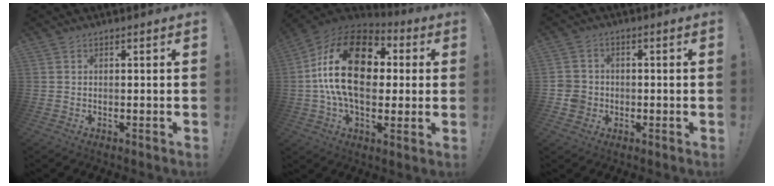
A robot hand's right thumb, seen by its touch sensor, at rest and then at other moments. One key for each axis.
{"total": 23.5, "fx": 3.3, "fy": 13.9, "fz": 18.6, "tx": -0.332, "ty": 0.004, "tz": 0.053}
{"total": 6.1, "fx": -1.6, "fy": 5.5, "fz": 2.2, "tx": -0.045, "ty": 0.014, "tz": -0.031}